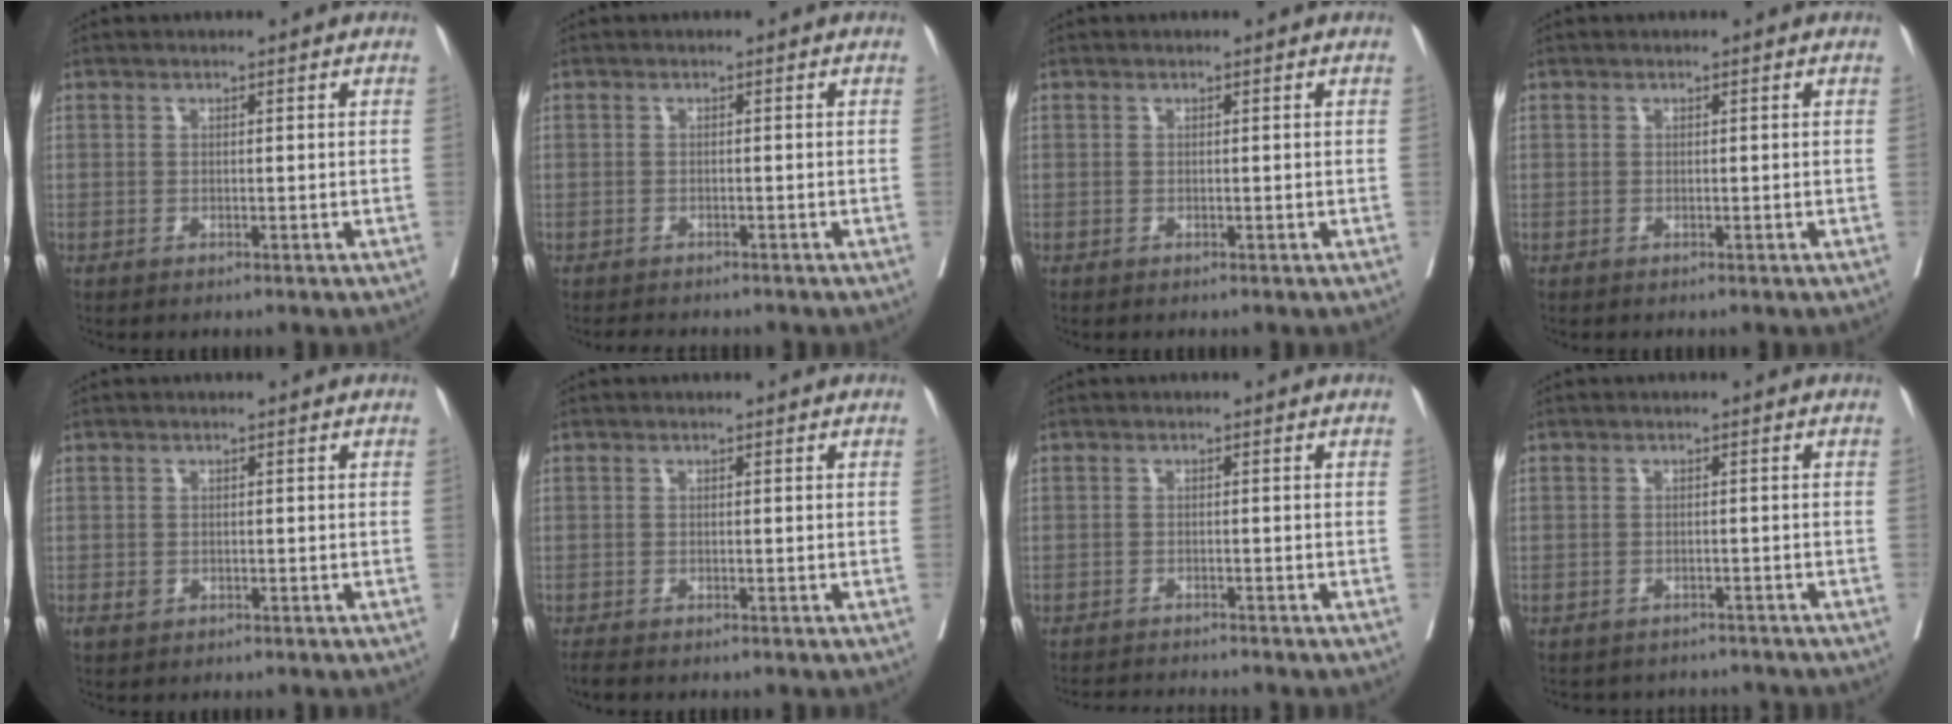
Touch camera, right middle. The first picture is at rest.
{"total": 3.1, "force": [-2.8, 1.2, 0.9], "torque": [-0.013, -0.005, -0.039]}
{"total": 0.0}
{"total": 0.0}
{"total": 1.0, "force": [-0.4, 0.8, 0.5], "torque": [-0.008, 0.001, -0.002]}
{"total": 1.1, "force": [-1.0, 0.1, 0.4], "torque": [-0.016, -0.006, -0.019]}
{"total": 4.8, "force": [-4.7, -0.5, 0.9], "torque": [-0.009, -0.014, -0.074]}
{"total": 5.8, "force": [-5.5, 1.8, 0.1], "torque": [0.001, 0.008, -0.064]}